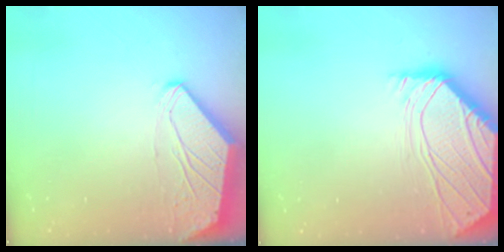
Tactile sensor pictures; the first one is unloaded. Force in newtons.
{"total": 0.0}